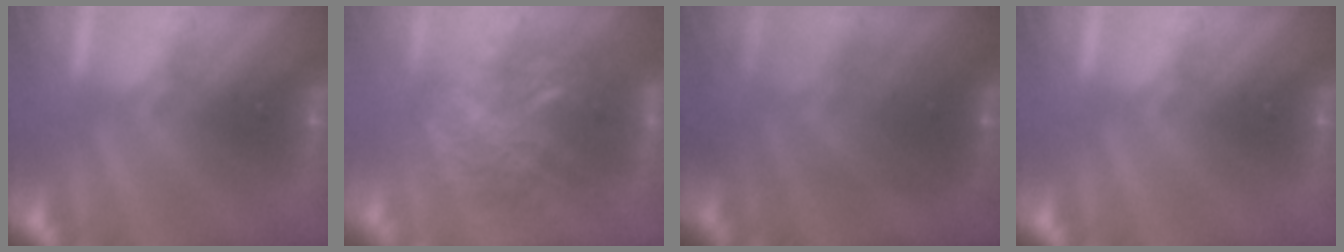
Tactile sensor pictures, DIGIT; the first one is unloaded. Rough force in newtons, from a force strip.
{"total": 7.5}
{"total": 9.7}
{"total": 0.0}